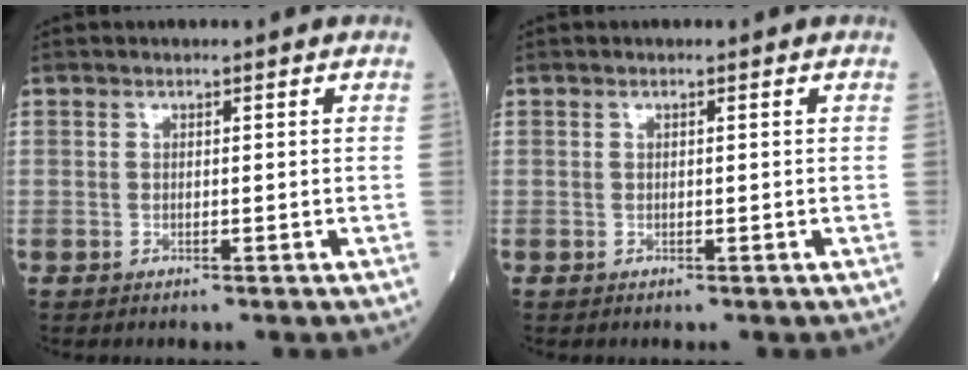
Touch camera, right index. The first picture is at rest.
{"total": 0.0}